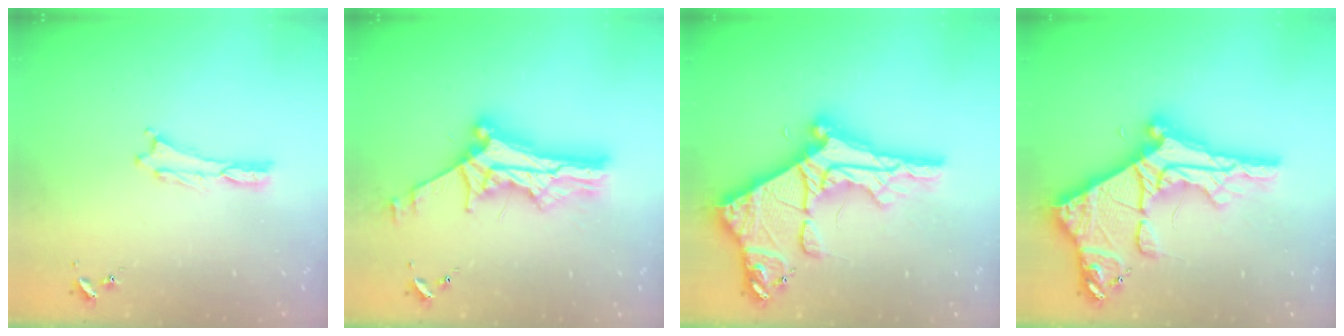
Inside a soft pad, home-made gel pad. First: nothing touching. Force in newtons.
{"total": 12.5, "press": 12.4, "slide": 1.4}
{"total": 12.9, "press": 12.9, "slide": 1.3}
{"total": 12.9, "press": 12.9, "slide": 1.3}